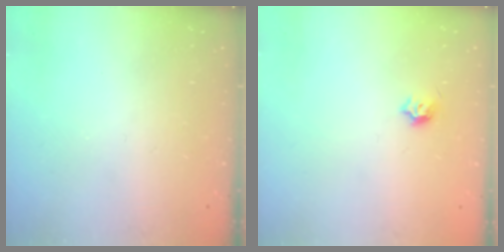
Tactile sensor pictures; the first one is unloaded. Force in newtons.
{"total": 4.0, "press": 3.9, "slide": 0.7}